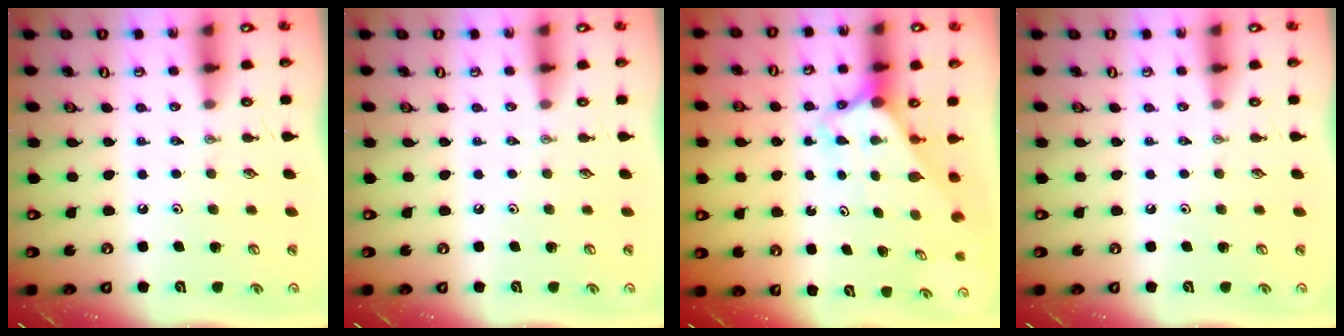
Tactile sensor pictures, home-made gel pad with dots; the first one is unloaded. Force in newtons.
{"total": 0.0}
{"total": 3.1, "press": 3.1, "slide": 0.2}
{"total": 0.0}